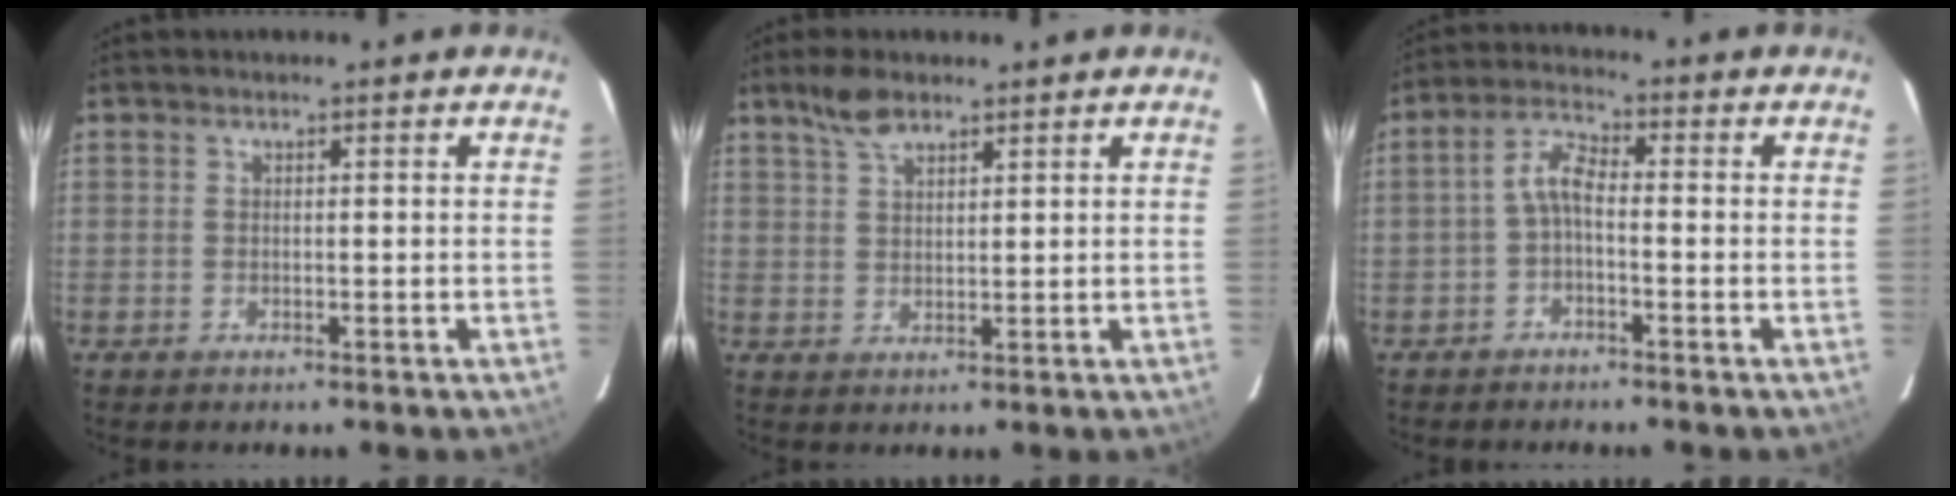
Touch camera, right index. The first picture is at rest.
{"total": 4.8, "force": [3.5, 1.8, 2.6], "torque": [-0.049, 0.010, 0.068]}
{"total": 3.7, "force": [-1.5, 1.3, 3.1], "torque": [-0.071, 0.016, -0.033]}